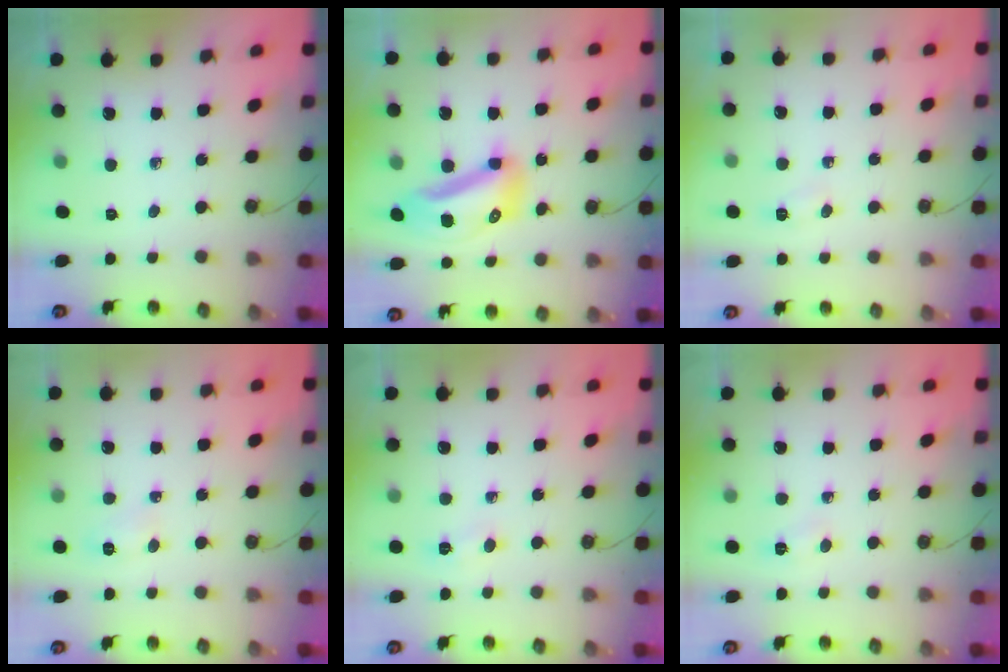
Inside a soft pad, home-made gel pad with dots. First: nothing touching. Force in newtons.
{"total": 12.8, "press": 12.7, "slide": 1.8}
{"total": 5.1, "press": 4.9, "slide": 1.5}
{"total": 5.8, "press": 5.8, "slide": 0.7}
{"total": 4.2, "press": 3.9, "slide": 1.3}
{"total": 2.9, "press": 2.9, "slide": 0.4}